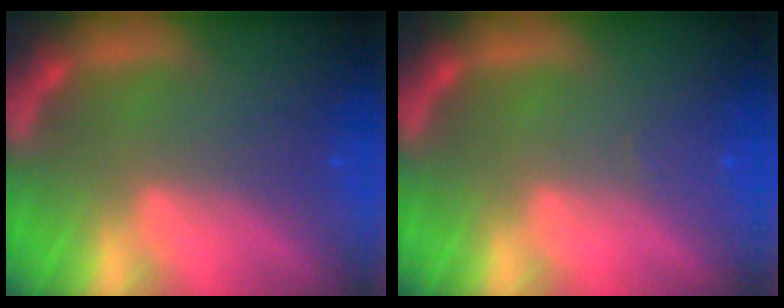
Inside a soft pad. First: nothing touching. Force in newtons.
{"total": 1.0}